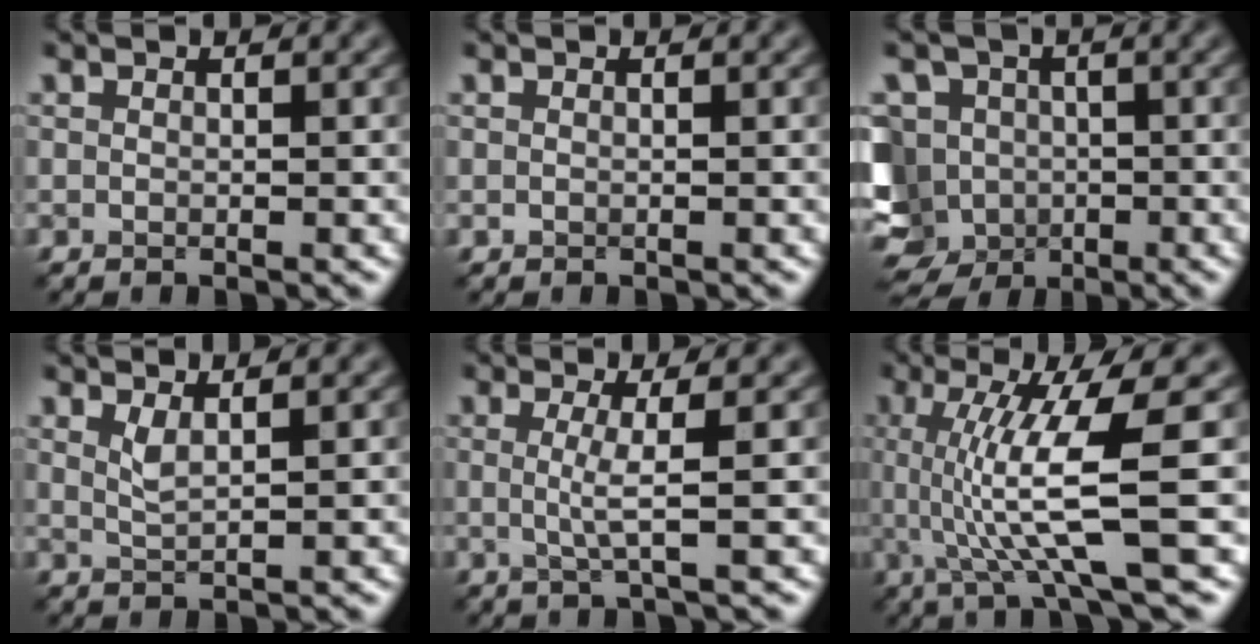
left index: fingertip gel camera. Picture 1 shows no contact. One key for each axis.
{"total": 0.0}
{"total": 9.8, "fx": -4.1, "fy": 7.9, "fz": 4.1, "tx": -0.077, "ty": -0.001, "tz": -0.084}
{"total": 1.6, "fx": 0.9, "fy": 0.4, "fz": 1.2, "tx": -0.024, "ty": -0.002, "tz": 0.016}
{"total": 2.6, "fx": 0.1, "fy": 0.5, "fz": 2.5, "tx": -0.049, "ty": -0.003, "tz": -0.005}
{"total": 8.1, "fx": 0.1, "fy": 1.3, "fz": 8.0, "tx": -0.133, "ty": -0.008, "tz": 0.008}